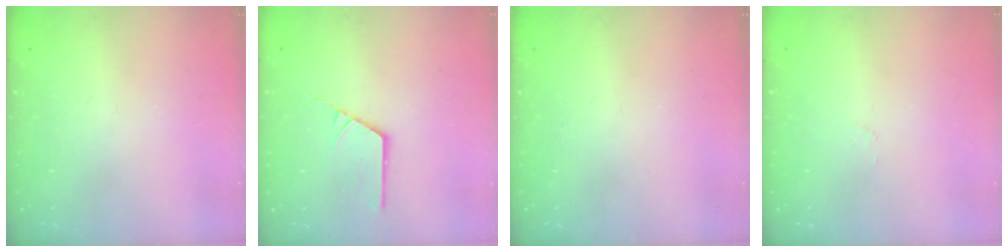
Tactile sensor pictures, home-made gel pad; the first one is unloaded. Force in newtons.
{"total": 2.2, "press": 2.2, "slide": 0.1}
{"total": 0.0}
{"total": 2.5, "press": 2.4, "slide": 0.3}